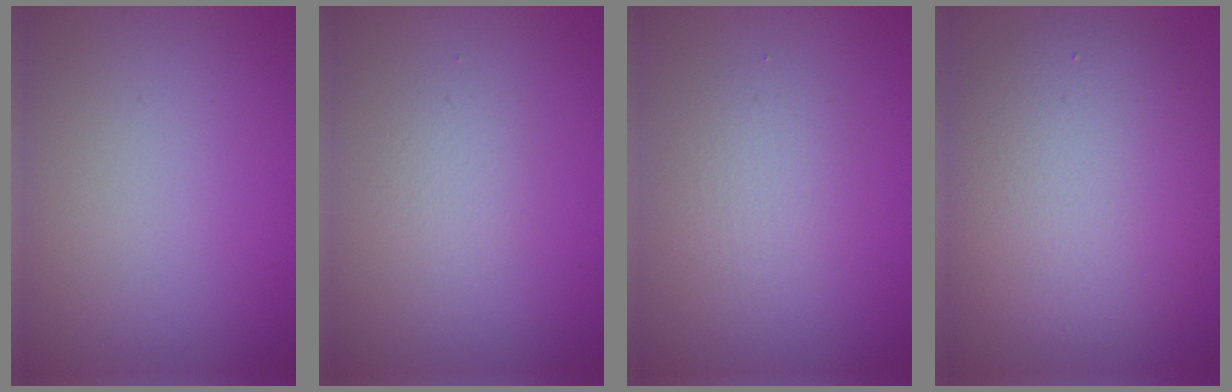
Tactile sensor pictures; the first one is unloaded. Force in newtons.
{"total": 1.4, "press": 1.4, "slide": 0.1}
{"total": 2.2, "press": 2.2, "slide": 0.1}
{"total": 9.4, "press": 9.4, "slide": 0.5}